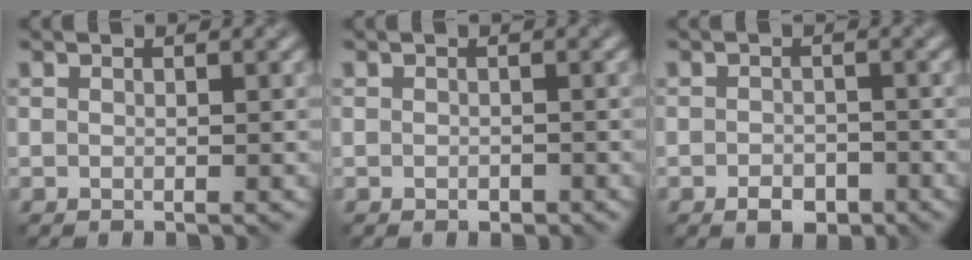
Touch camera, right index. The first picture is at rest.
{"total": 0.6, "force": [-0.3, 0.5, 0.3], "torque": [-0.004, -0.004, -0.004]}
{"total": 2.2, "force": [-1.2, 1.5, 1.1], "torque": [-0.014, 0.001, -0.025]}